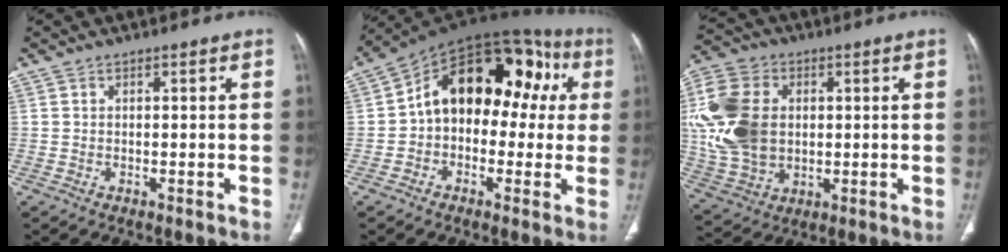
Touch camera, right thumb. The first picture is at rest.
{"total": 19.7, "force": [2.3, 12.8, 14.8], "torque": [-0.164, 0.059, 0.021]}
{"total": 18.4, "force": [2.0, 13.3, 12.5], "torque": [-0.255, 0.004, 0.043]}